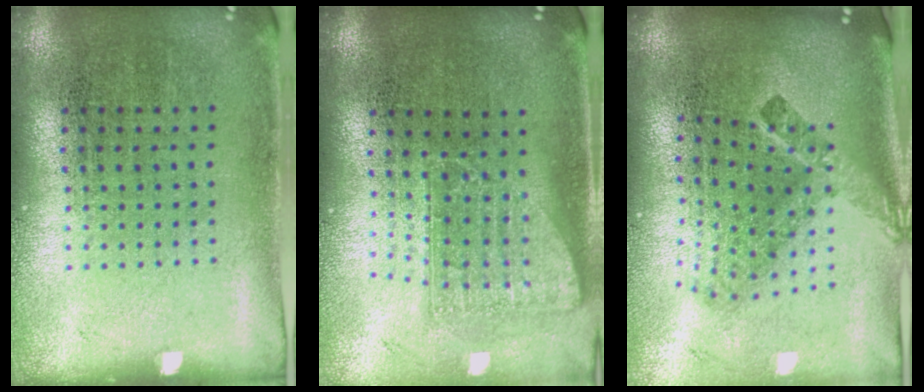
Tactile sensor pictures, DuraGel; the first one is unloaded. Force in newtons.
{"total": 1.7, "press": 1.2, "slide": 1.1}
{"total": 2.4, "press": 1.5, "slide": 1.9}